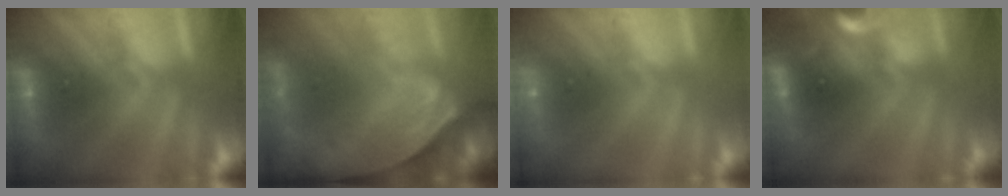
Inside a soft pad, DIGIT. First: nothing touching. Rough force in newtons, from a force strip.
{"total": 10.2}
{"total": 2.3}
{"total": 6.9}